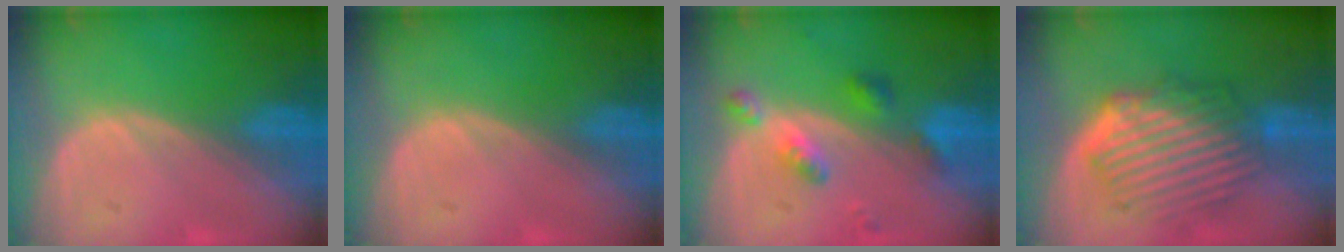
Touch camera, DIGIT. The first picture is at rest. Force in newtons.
{"total": 0.0}
{"total": 5.6, "press": 4.9, "slide": 2.7}
{"total": 9.4, "press": 8.4, "slide": 4.4}